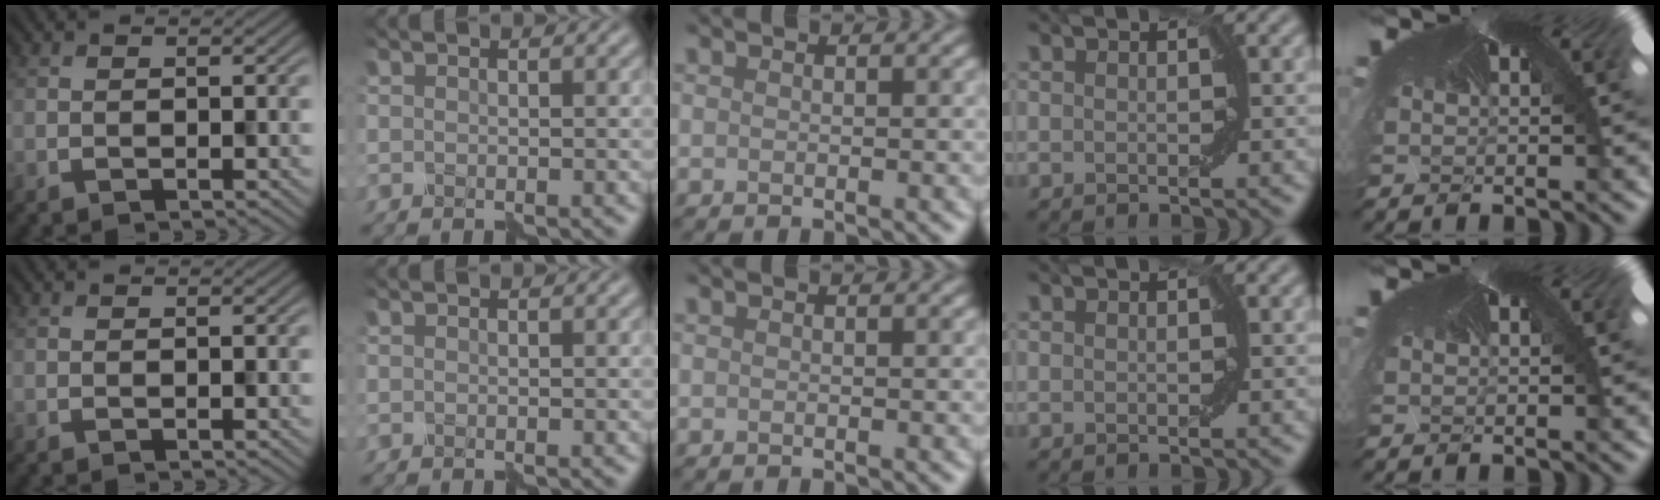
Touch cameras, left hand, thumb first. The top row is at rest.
{}